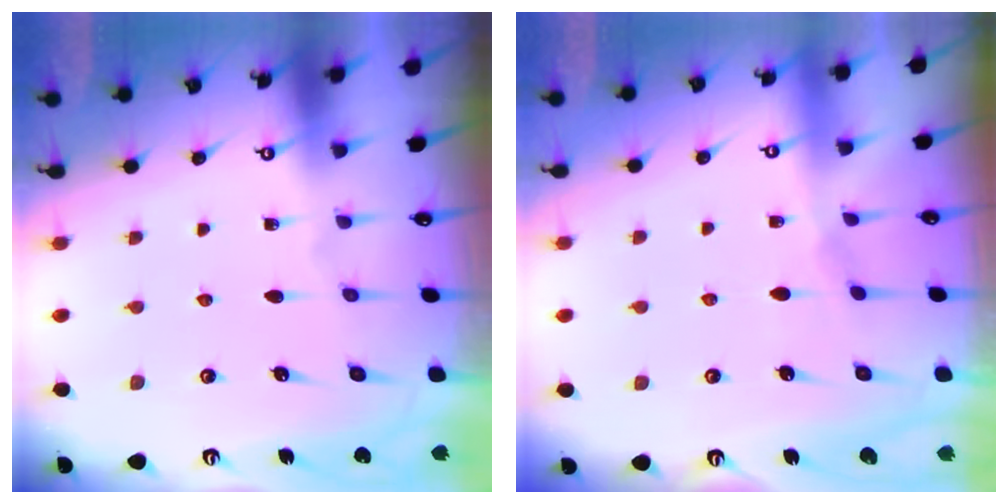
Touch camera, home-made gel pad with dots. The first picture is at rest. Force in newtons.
{"total": 4.3, "press": 4.3, "slide": 0.7}